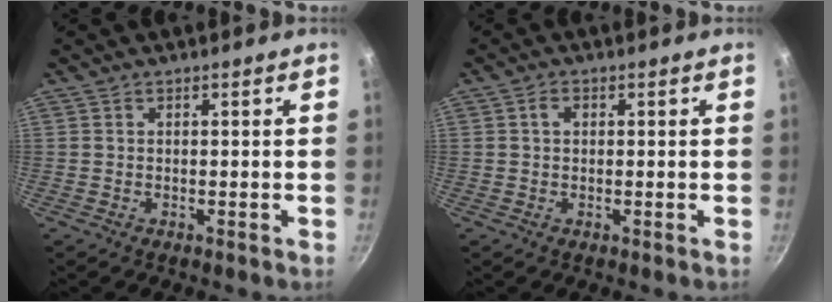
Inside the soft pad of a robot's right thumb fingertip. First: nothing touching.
{"total": 1.7, "force": [0.3, 1.2, 1.2], "torque": [-0.017, 0.005, 0.004]}